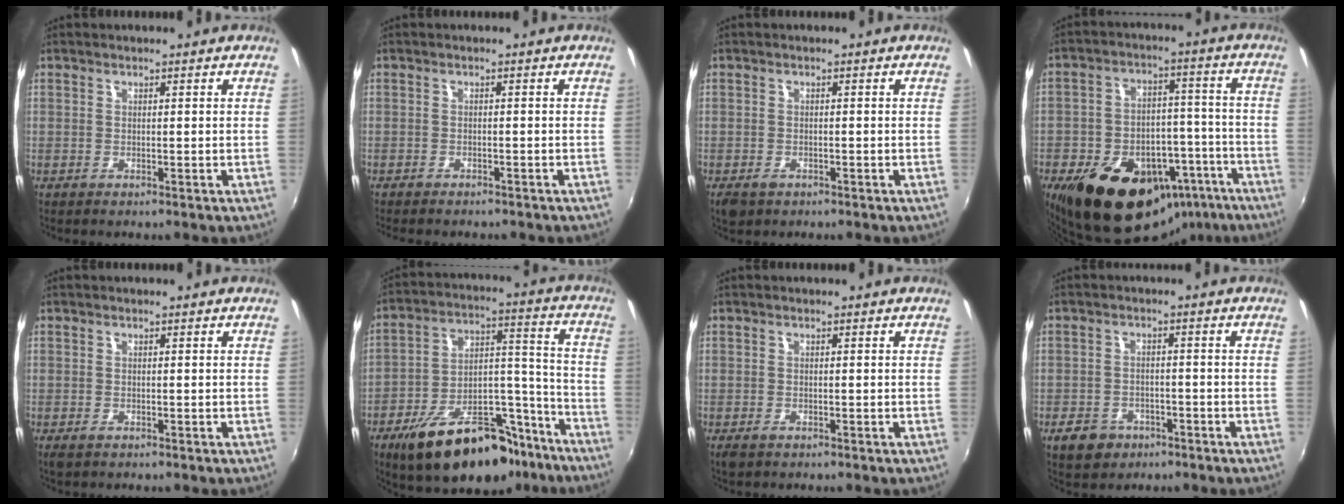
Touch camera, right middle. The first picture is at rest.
{"total": 3.9, "force": [-3.4, 1.0, 1.5], "torque": [-0.037, -0.012, -0.050]}
{"total": 3.1, "force": [-1.9, 2.0, 1.5], "torque": [-0.034, -0.010, -0.030]}
{"total": 26.6, "force": [-16.0, 15.4, 14.6], "torque": [-0.274, 0.021, -0.203]}
{"total": 1.3, "force": [-0.8, 0.7, 0.8], "torque": [-0.014, -0.007, -0.013]}
{"total": 23.5, "force": [-16.0, 10.5, 13.5], "torque": [-0.226, 0.029, -0.227]}
{"total": 1.8, "force": [-1.2, 0.9, 1.0], "torque": [-0.018, -0.008, -0.020]}
{"total": 6.3, "force": [-3.8, 4.4, 2.4], "torque": [-0.071, 0.004, -0.053]}